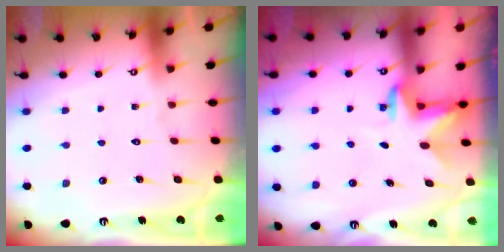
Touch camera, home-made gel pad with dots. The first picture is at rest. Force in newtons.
{"total": 2.9, "press": 2.8, "slide": 0.7}